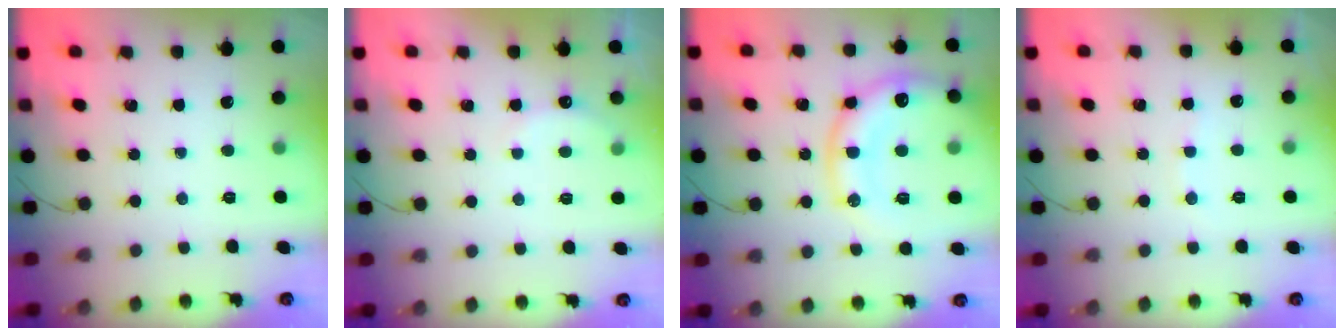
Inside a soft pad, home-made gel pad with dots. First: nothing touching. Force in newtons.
{"total": 6.0, "press": 5.9, "slide": 1.1}
{"total": 18.5, "press": 18.4, "slide": 1.9}
{"total": 4.6, "press": 4.5, "slide": 0.7}